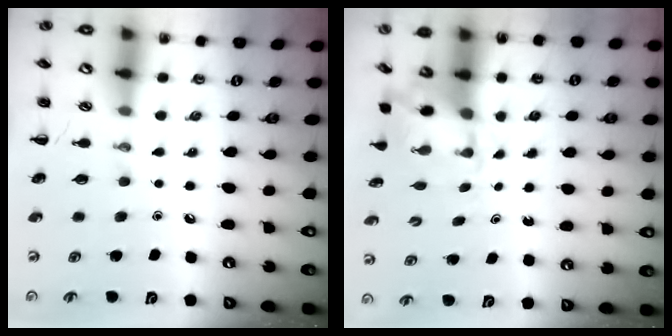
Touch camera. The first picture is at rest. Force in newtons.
{"total": 4.1, "press": 4.1, "slide": 0.4}